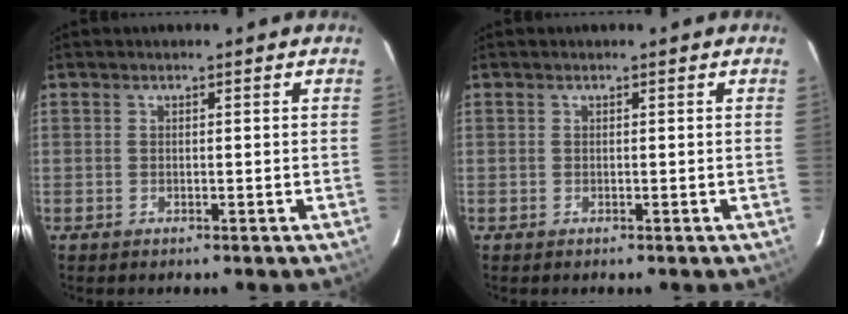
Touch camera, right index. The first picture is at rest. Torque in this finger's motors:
{"motor_torque": [0.00, 0.00, 0.00, 0.00]}